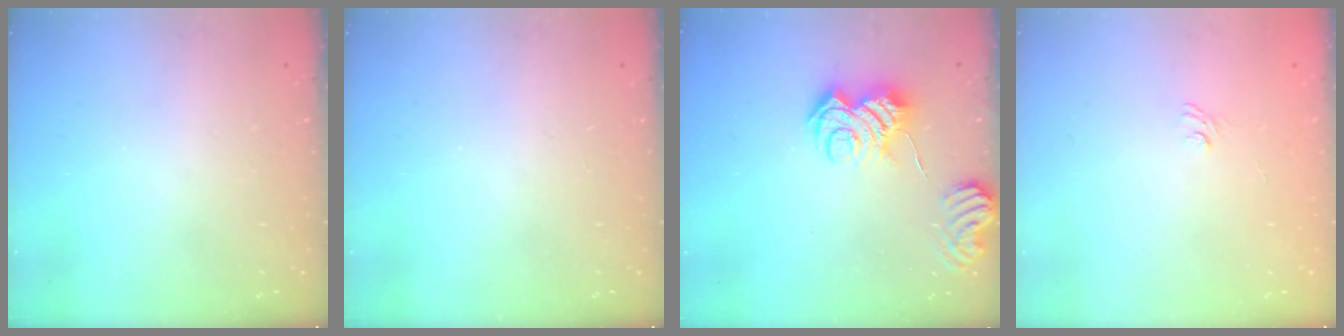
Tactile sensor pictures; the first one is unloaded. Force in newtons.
{"total": 0.0}
{"total": 9.1, "press": 9.1, "slide": 0.9}
{"total": 2.4, "press": 2.1, "slide": 1.1}